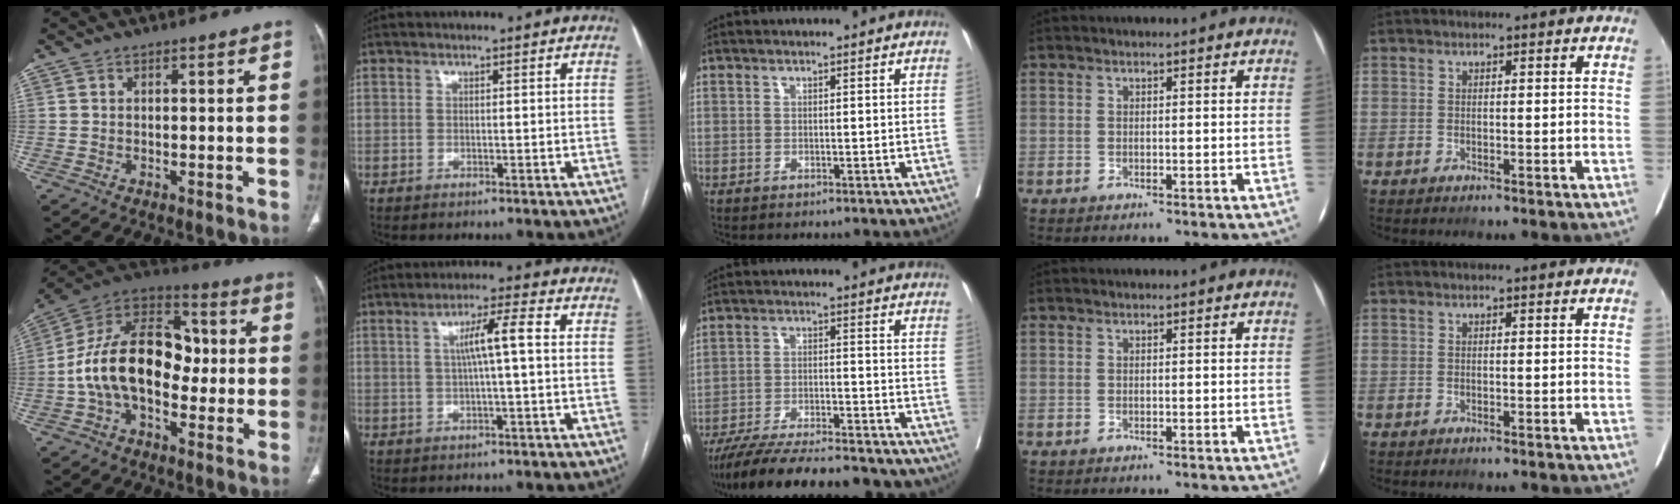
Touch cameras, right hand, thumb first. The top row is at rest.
{"thumb": {"total": 19.4, "force": [-1.7, 12.5, 14.8], "torque": [-0.234, 0.047, -0.035]}, "index": {"total": 6.1, "force": [0.8, 0.0, 6.1], "torque": [-0.105, 0.013, 0.013]}, "middle": {"total": 20.8, "force": [-18.6, 2.8, 8.8], "torque": [-0.134, -0.017, -0.270]}}